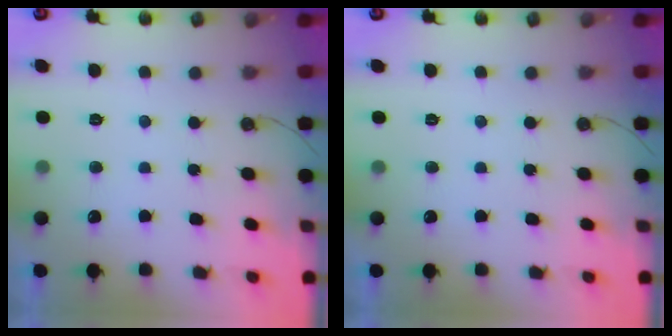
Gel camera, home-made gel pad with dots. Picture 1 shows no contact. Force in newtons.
{"total": 0.0}